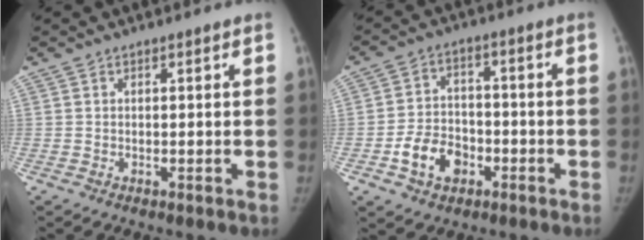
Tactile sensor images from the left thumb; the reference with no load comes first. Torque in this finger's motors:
{"motor_torque": [0.76, 0.94, 0.28, -0.36, 0.22]}